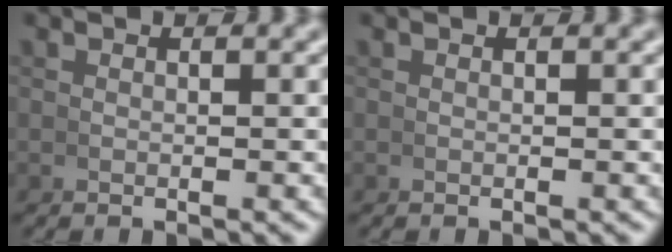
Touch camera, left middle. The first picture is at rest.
{"total": 0.0}